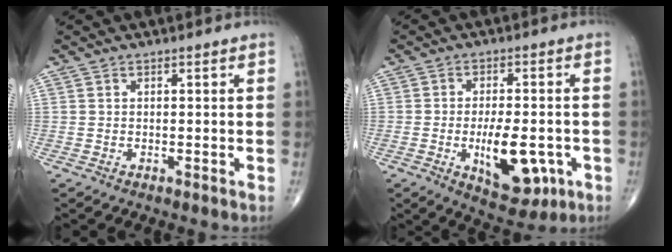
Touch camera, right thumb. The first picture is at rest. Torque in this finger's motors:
{"motor_torque": [2.59, 2.39, 0.95, -1.29, 0.46]}